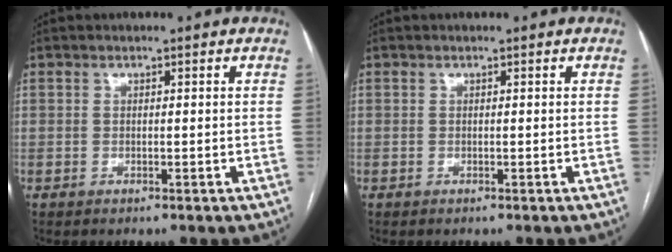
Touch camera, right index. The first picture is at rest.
{"total": 0.0}